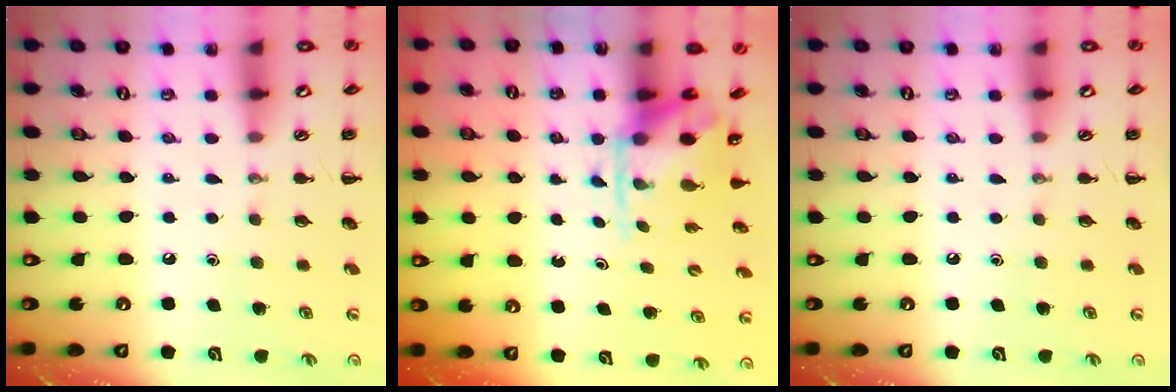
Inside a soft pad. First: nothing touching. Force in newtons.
{"total": 3.8, "press": 3.7, "slide": 0.8}
{"total": 0.0}